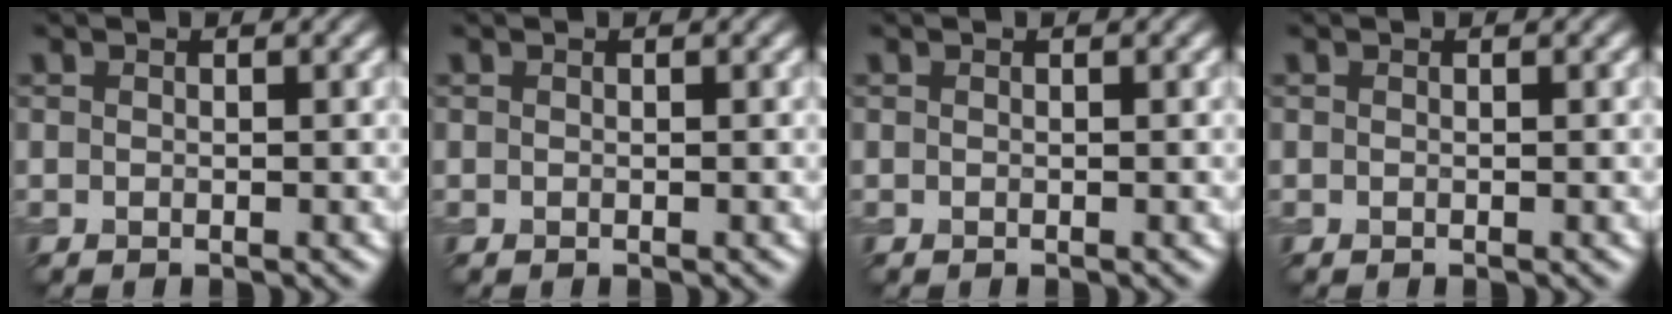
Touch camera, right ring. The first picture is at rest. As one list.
[{"total": 0.0}, {"total": 0.0}, {"total": 0.0}]